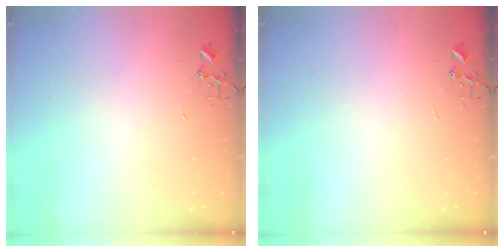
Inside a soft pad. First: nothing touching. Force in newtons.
{"total": 0.0}